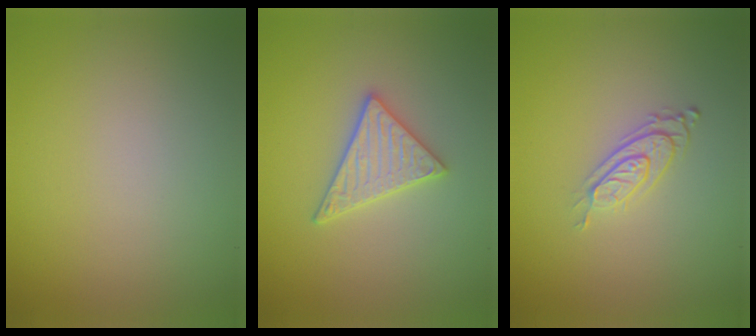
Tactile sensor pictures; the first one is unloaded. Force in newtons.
{"total": 3.0, "press": 3.0, "slide": 0.5}
{"total": 2.9, "press": 1.9, "slide": 2.1}